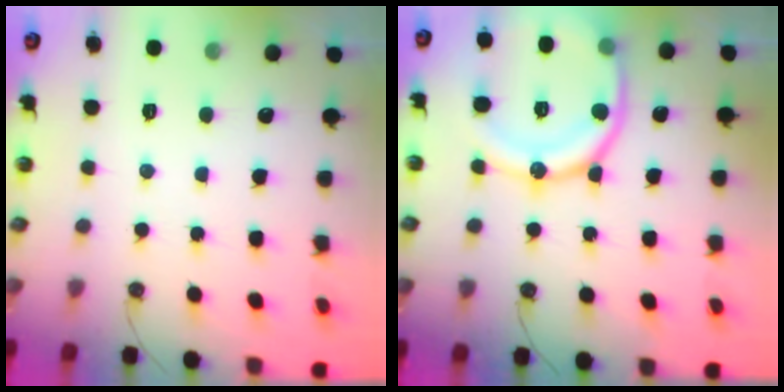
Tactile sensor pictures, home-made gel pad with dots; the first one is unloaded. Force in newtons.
{"total": 19.6, "press": 19.5, "slide": 2.1}